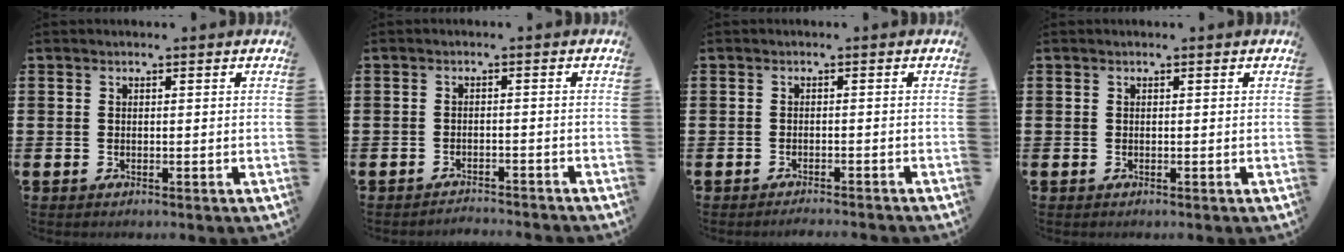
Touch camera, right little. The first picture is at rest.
{"total": 1.6, "force": [-1.6, -0.2, -0.2], "torque": [0.000, 0.005, -0.035]}
{"total": 1.1, "force": [-1.1, -0.2, 0.1], "torque": [-0.002, -0.001, -0.021]}
{"total": 0.0}